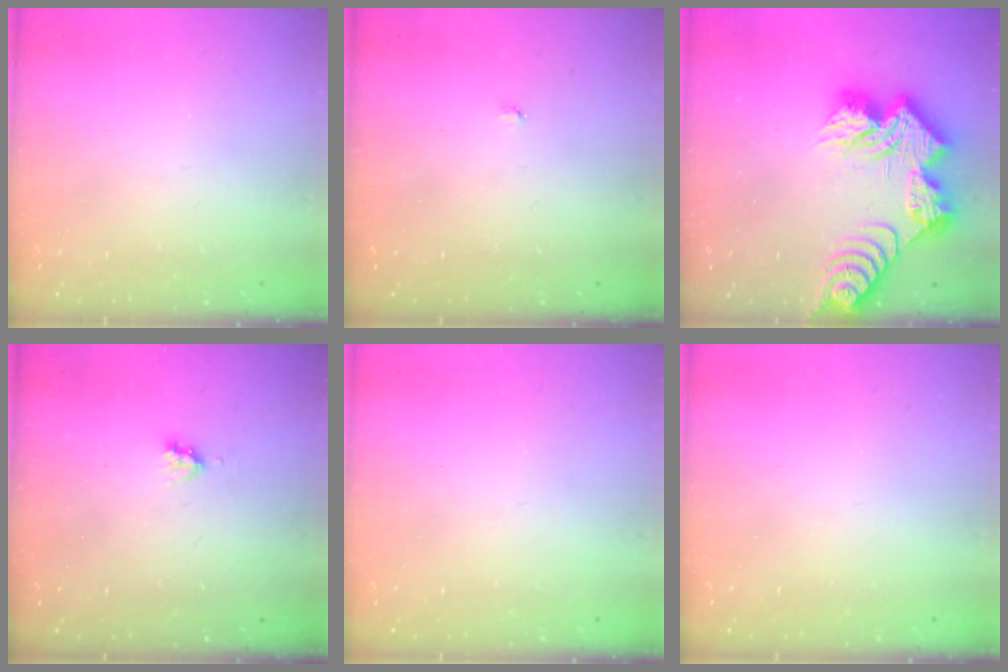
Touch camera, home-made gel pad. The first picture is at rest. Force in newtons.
{"total": 2.9, "press": 2.9, "slide": 0.3}
{"total": 19.6, "press": 19.6, "slide": 1.4}
{"total": 2.6, "press": 2.6, "slide": 0.4}
{"total": 0.0}
{"total": 0.0}